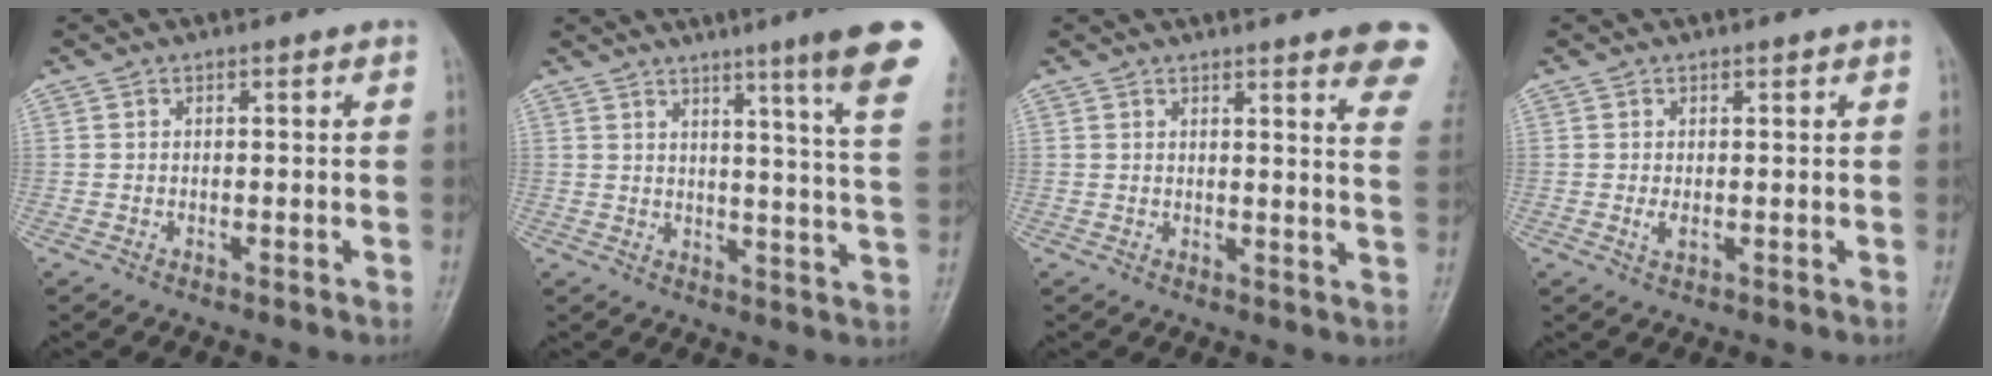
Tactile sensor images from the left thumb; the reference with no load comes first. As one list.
[{"total": 15.9, "force": [10.0, -0.2, 12.4], "torque": [-0.149, -0.059, 0.110]}, {"total": 11.8, "force": [8.1, 1.7, 8.4], "torque": [-0.074, -0.031, 0.077]}, {"total": 1.5, "force": [0.3, 0.7, 1.3], "torque": [-0.022, -0.004, 0.009]}]